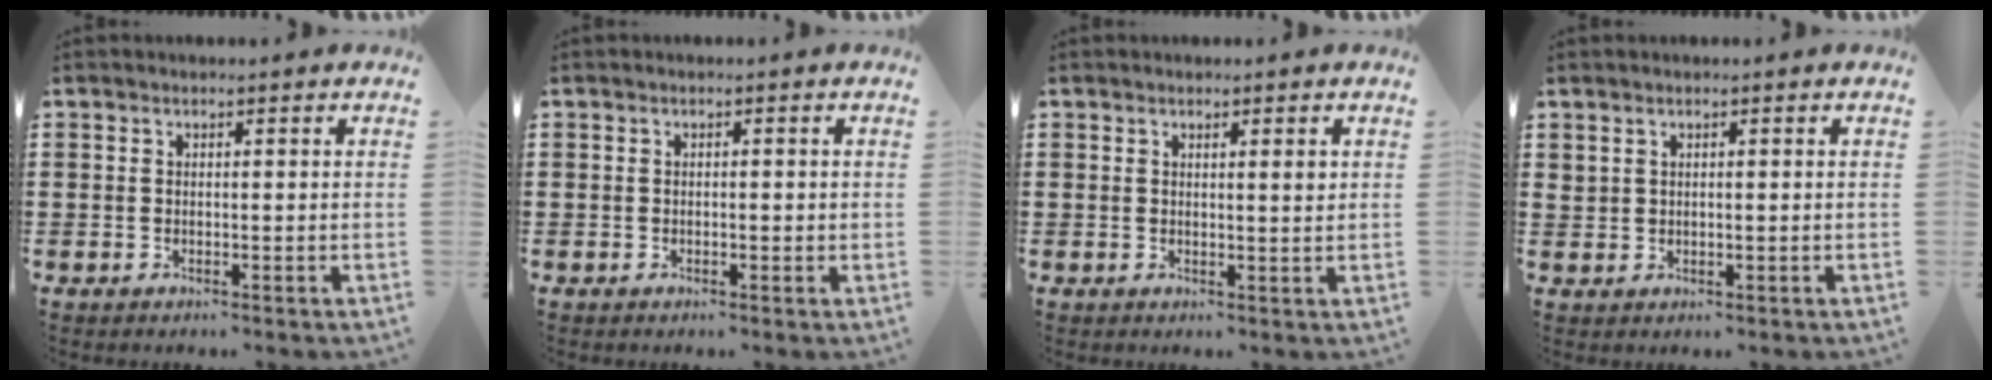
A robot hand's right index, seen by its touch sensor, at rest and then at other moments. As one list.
[{"total": 0.5, "force": [-0.2, 0.2, 0.5], "torque": [-0.010, -0.002, -0.002]}, {"total": 1.4, "force": [0.6, 0.1, 1.2], "torque": [-0.016, -0.002, 0.008]}, {"total": 0.6, "force": [0.3, 0.4, 0.3], "torque": [-0.007, 0.004, 0.005]}]